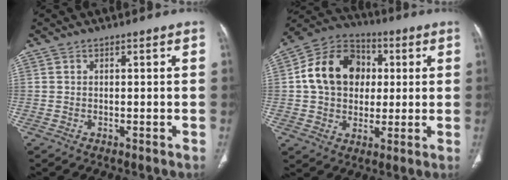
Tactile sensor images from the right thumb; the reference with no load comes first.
{"total": 15.7, "force": [2.1, 12.5, 9.3], "torque": [-0.137, 0.019, 0.029]}